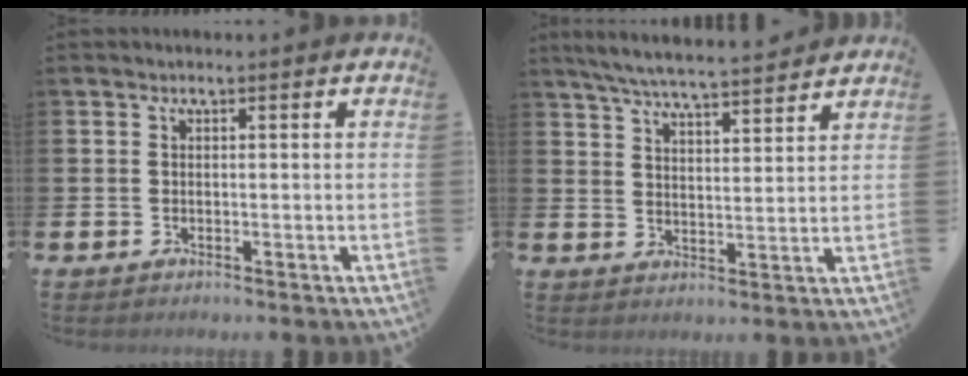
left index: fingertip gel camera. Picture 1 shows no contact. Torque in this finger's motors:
{"motor_torque": [0.69, -1.45, 0.57, 0.09]}